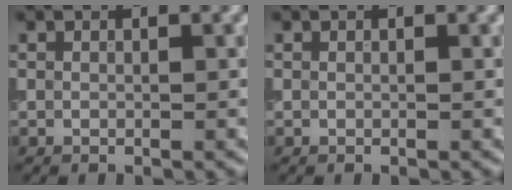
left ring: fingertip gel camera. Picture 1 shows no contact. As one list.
[{"total": 0.0}]